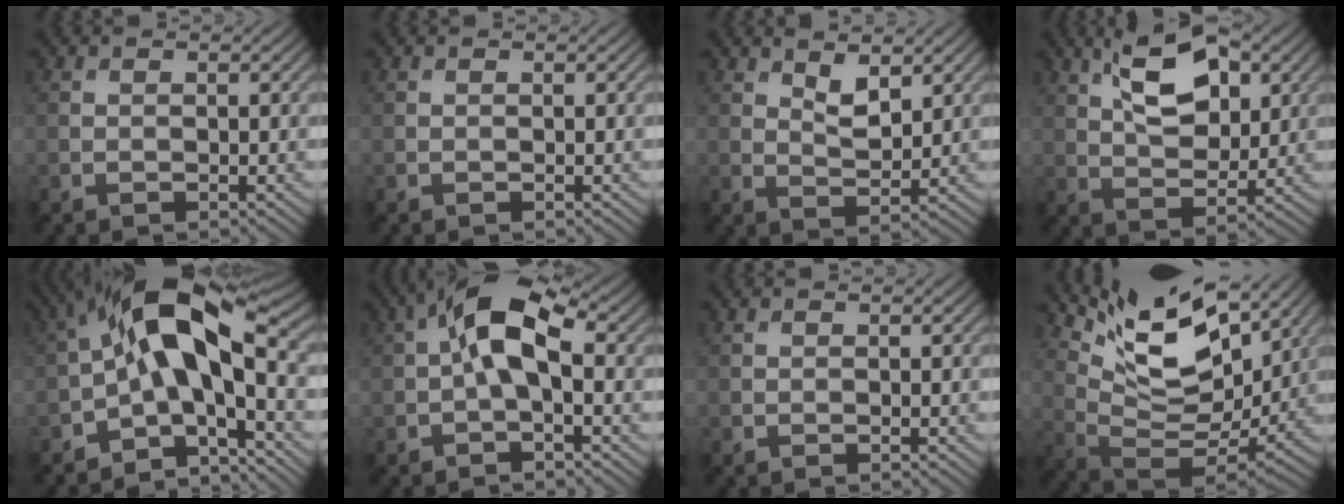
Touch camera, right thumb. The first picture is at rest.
{"total": 0.0}
{"total": 3.6, "force": [2.1, 1.6, 2.5], "torque": [-0.054, -0.008, 0.042]}
{"total": 9.4, "force": [4.1, 4.8, 7.0], "torque": [-0.125, 0.008, 0.068]}
{"total": 12.9, "force": [-0.9, 5.6, 11.6], "torque": [-0.197, 0.027, -0.035]}
{"total": 7.1, "force": [0.6, 3.1, 6.3], "torque": [-0.125, 0.022, 0.000]}
{"total": 0.0}
{"total": 13.6, "force": [8.7, 5.3, 9.1], "torque": [-0.173, -0.002, 0.152]}